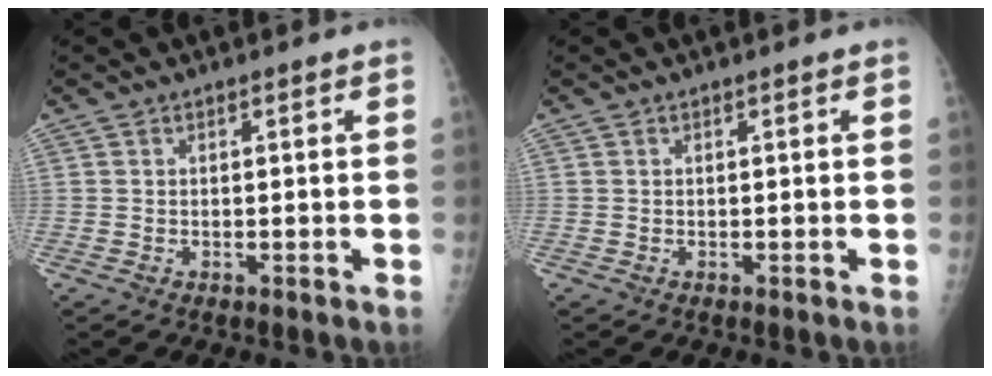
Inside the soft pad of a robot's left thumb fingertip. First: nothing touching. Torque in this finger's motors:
{"motor_torque": [0.00, 0.00, 0.00, -0.01, 0.00]}